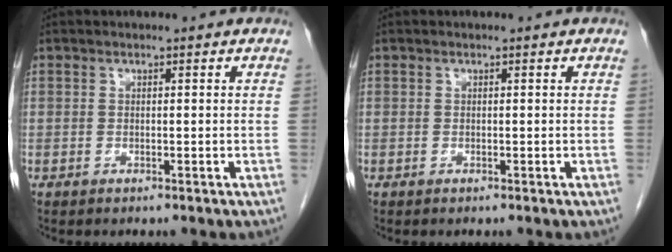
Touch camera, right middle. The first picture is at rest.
{"total": 0.0}